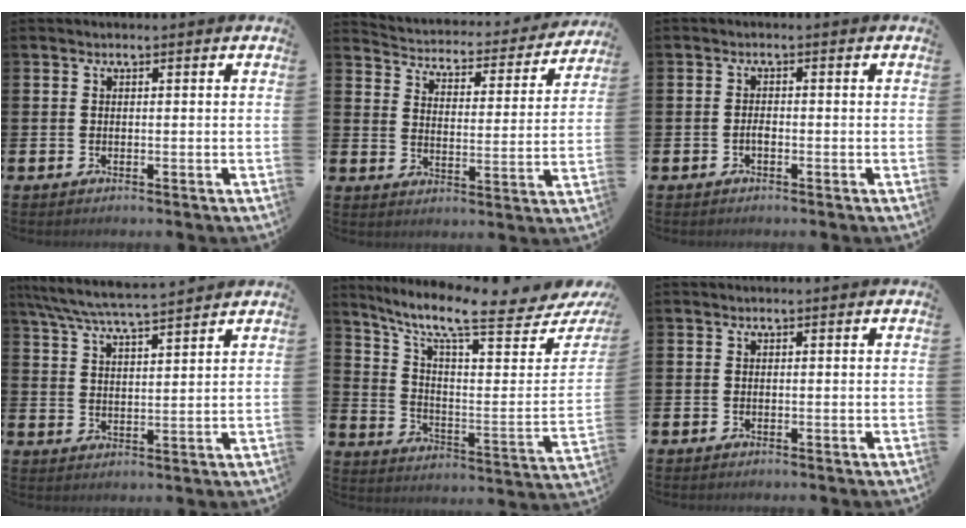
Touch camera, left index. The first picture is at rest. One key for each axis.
{"total": 4.0, "fx": 3.8, "fy": 1.1, "fz": 0.6, "tx": -0.039, "ty": -0.036, "tz": 0.058}
{"total": 1.1, "fx": -0.5, "fy": 0.4, "fz": 0.9, "tx": -0.010, "ty": -0.004, "tz": -0.012}
{"total": 6.6, "fx": 6.2, "fy": 0.4, "fz": 2.2, "tx": -0.067, "ty": -0.031, "tz": 0.111}
{"total": 10.3, "fx": 8.3, "fy": 2.1, "fz": 5.8, "tx": -0.117, "ty": -0.077, "tz": 0.128}
{"total": 0.0}